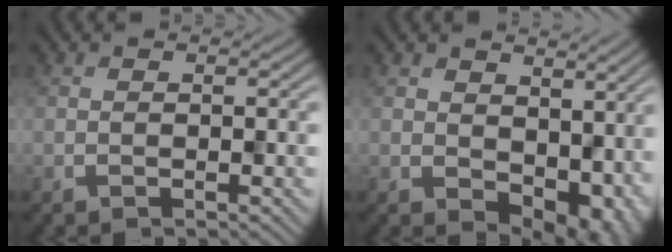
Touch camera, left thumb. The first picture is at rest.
{"total": 6.8, "force": [0.2, 4.8, 4.8], "torque": [-0.059, -0.030, 0.018]}